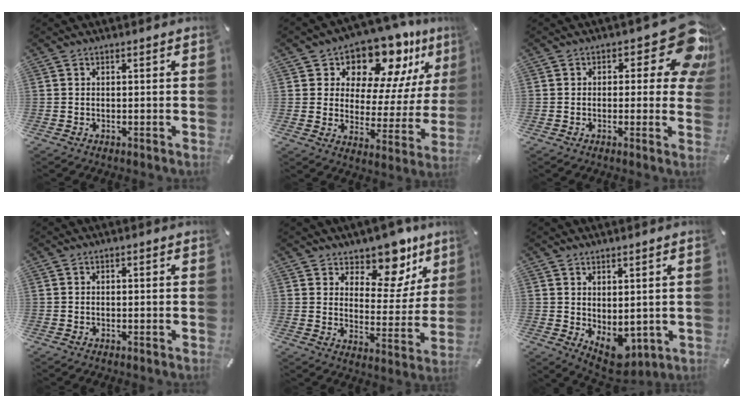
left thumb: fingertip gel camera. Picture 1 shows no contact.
{"total": 13.7, "force": [10.9, 6.9, 4.7], "torque": [-0.072, -0.107, 0.188]}
{"total": 13.1, "force": [5.1, 6.2, 10.4], "torque": [-0.123, -0.040, 0.090]}
{"total": 0.0}
{"total": 12.2, "force": [9.9, 6.0, 4.0], "torque": [-0.047, -0.094, 0.173]}
{"total": 5.2, "force": [-0.4, 4.0, 3.3], "torque": [-0.036, -0.005, -0.002]}